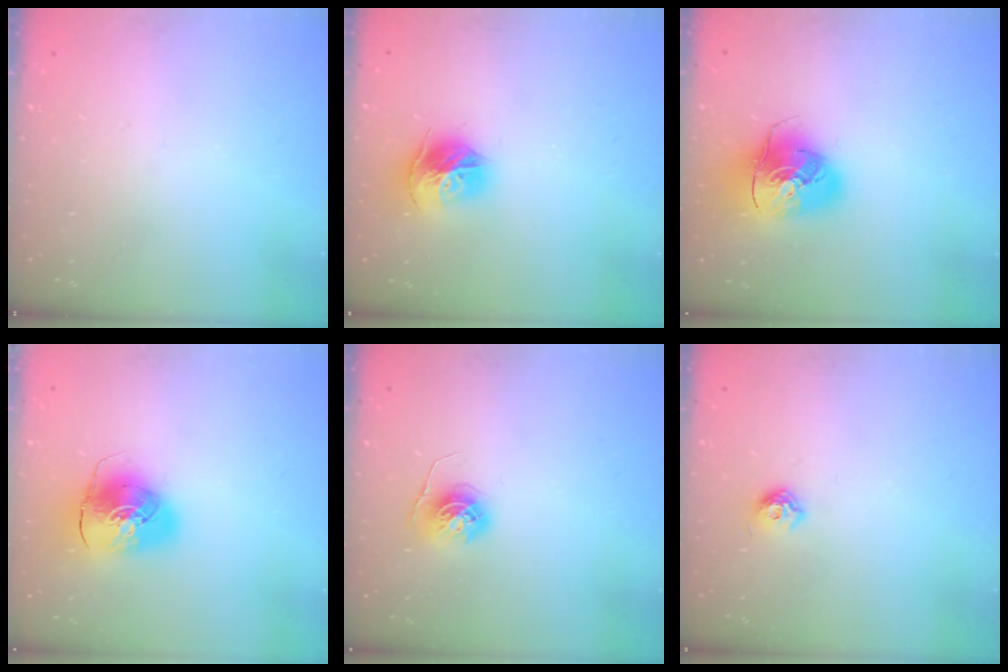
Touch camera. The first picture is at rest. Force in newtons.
{"total": 13.6, "press": 13.6, "slide": 1.4}
{"total": 14.7, "press": 14.5, "slide": 2.4}
{"total": 10.8, "press": 10.6, "slide": 1.8}
{"total": 6.1, "press": 6.0, "slide": 0.6}
{"total": 6.7, "press": 6.7, "slide": 0.8}